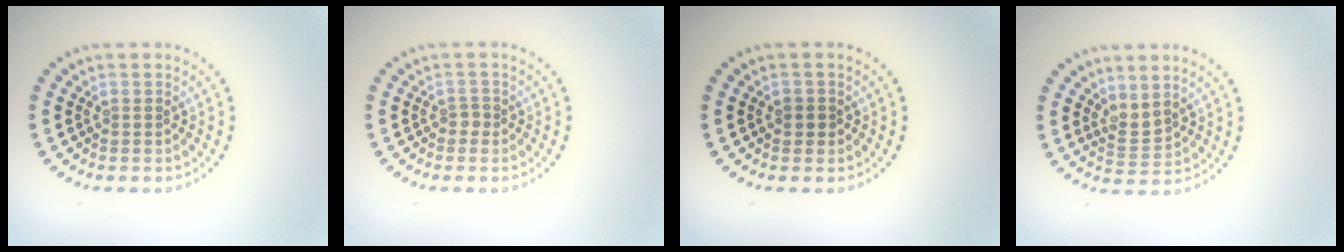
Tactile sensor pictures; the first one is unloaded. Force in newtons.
{"total": 0.9, "press": 0.7, "slide": 0.6}
{"total": 1.1, "press": 1.1, "slide": 0.3}
{"total": 1.8, "press": 1.3, "slide": 1.1}